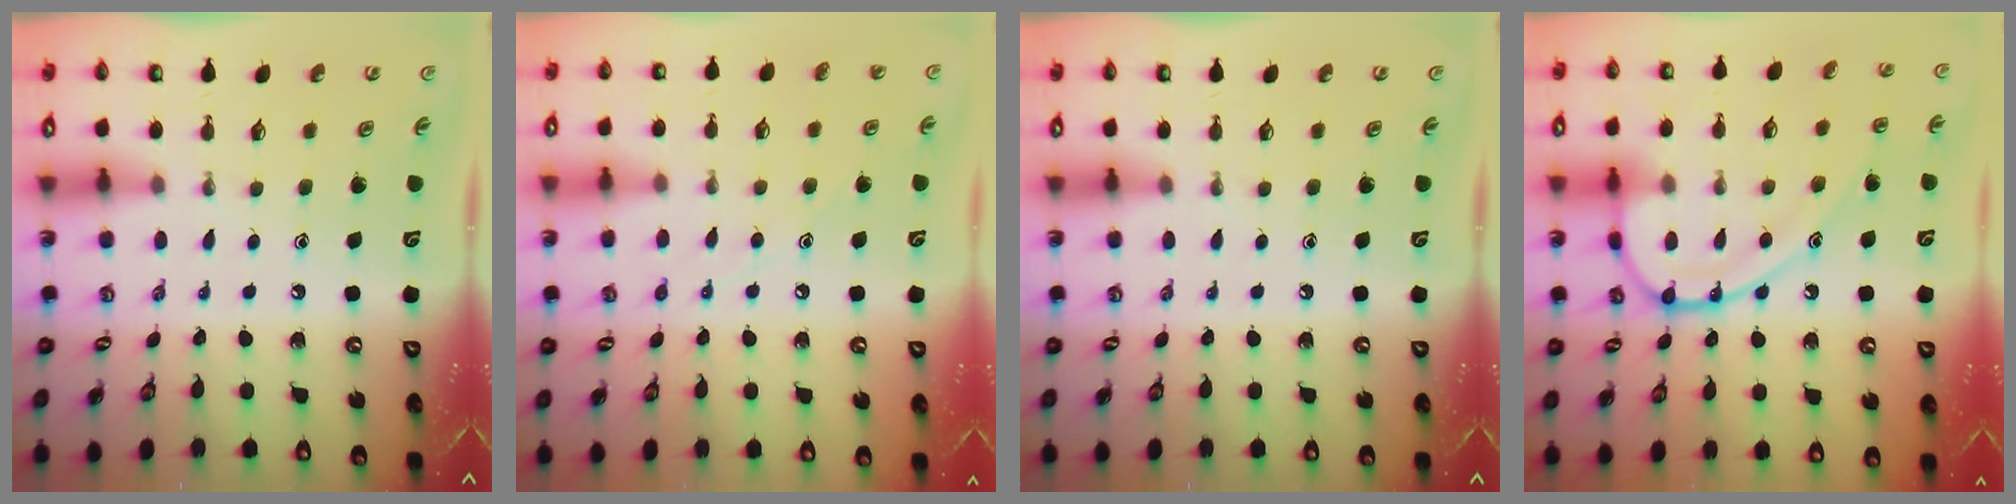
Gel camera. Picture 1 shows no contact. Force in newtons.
{"total": 7.5, "press": 7.5, "slide": 0.8}
{"total": 0.0}
{"total": 13.7, "press": 13.6, "slide": 1.1}